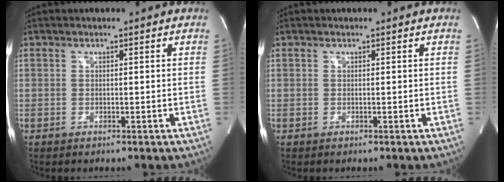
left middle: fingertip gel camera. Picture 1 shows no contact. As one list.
[{"total": 0.0}]